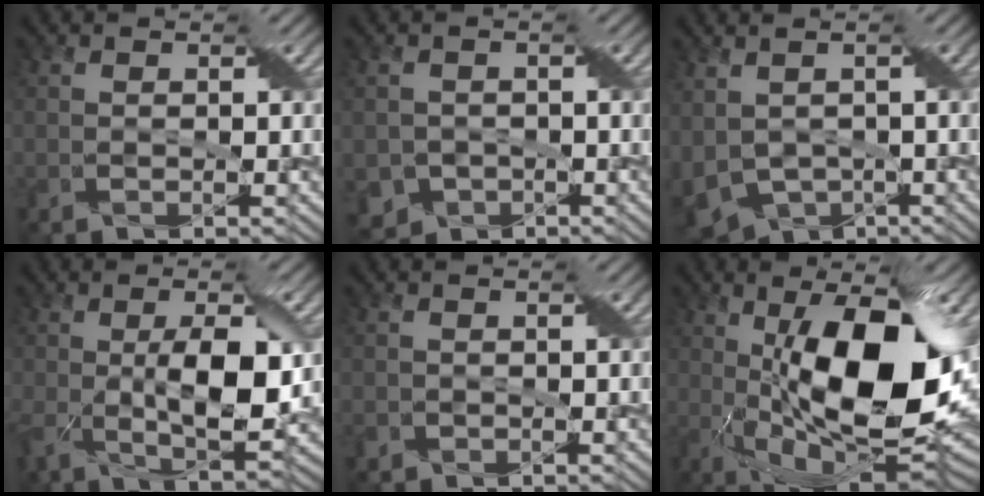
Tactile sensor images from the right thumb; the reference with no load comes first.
{"total": 3.8, "force": [-1.6, 3.3, 1.0], "torque": [-0.030, -0.006, -0.031]}
{"total": 7.4, "force": [-1.7, 4.7, 5.4], "torque": [-0.146, -0.022, -0.031]}
{"total": 9.1, "force": [-0.1, 3.8, 8.2], "torque": [-0.158, -0.010, 0.005]}
{"total": 1.1, "force": [-0.6, 1.0, 0.2], "torque": [-0.008, -0.004, -0.012]}
{"total": 17.7, "force": [1.3, 7.6, 15.9], "torque": [-0.246, -0.003, 0.017]}